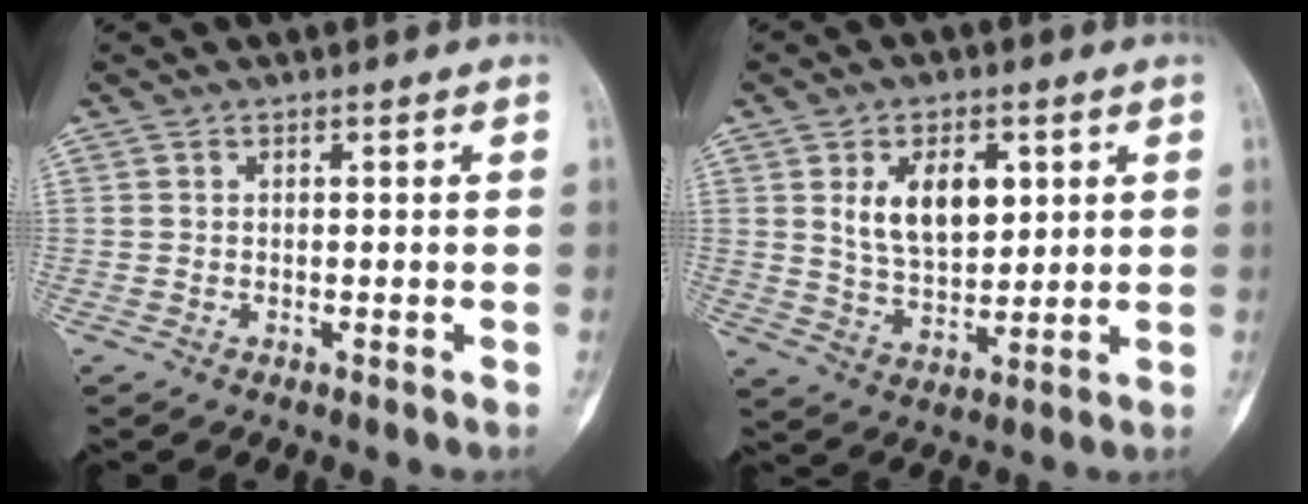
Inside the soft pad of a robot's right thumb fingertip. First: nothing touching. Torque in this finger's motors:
{"motor_torque": [1.27, 1.40, 0.38, -0.17, 0.11]}